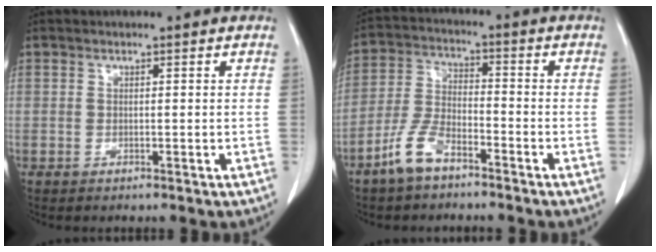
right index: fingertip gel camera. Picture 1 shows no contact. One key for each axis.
{"total": 7.3, "fx": -5.0, "fy": 2.6, "fz": 4.5, "tx": -0.108, "ty": 0.000, "tz": -0.103}